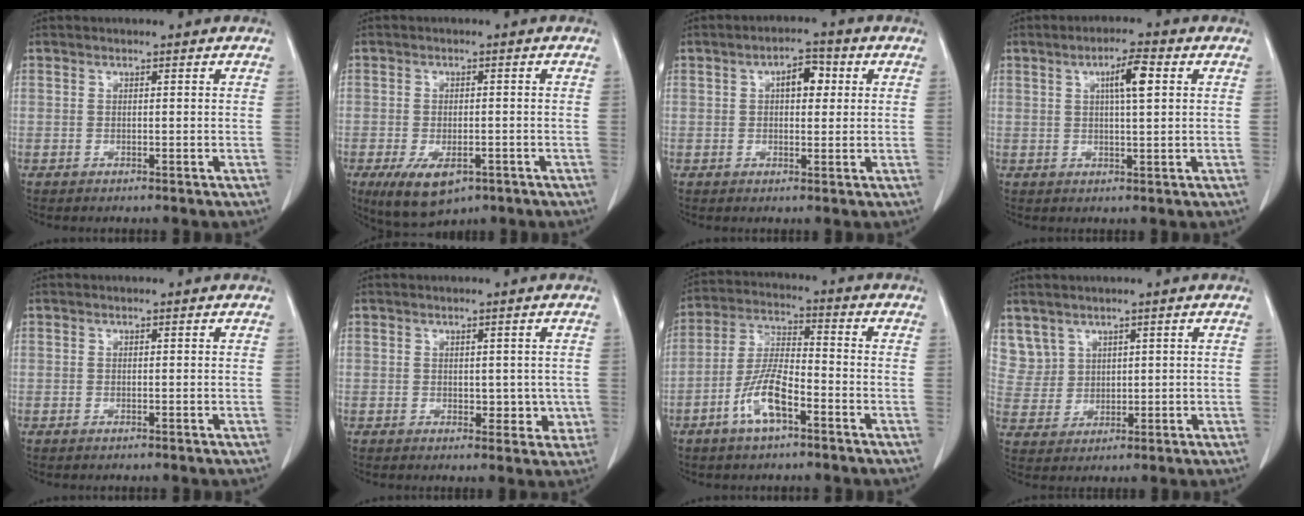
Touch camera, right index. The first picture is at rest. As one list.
[{"total": 7.8, "force": [-4.3, 3.5, 5.4], "torque": [-0.093, -0.014, -0.062]}, {"total": 4.5, "force": [1.2, 2.2, 3.8], "torque": [-0.057, 0.015, 0.016]}, {"total": 5.1, "force": [1.6, 0.6, 4.8], "torque": [-0.082, 0.004, 0.026]}, {"total": 0.0}, {"total": 3.6, "force": [0.0, 2.4, 2.6], "torque": [-0.018, -0.001, 0.008]}, {"total": 8.5, "force": [-4.2, 2.3, 7.1], "torque": [-0.155, 0.001, -0.080]}, {"total": 5.3, "force": [3.4, 4.1, -0.2], "torque": [0.008, 0.007, 0.079]}]